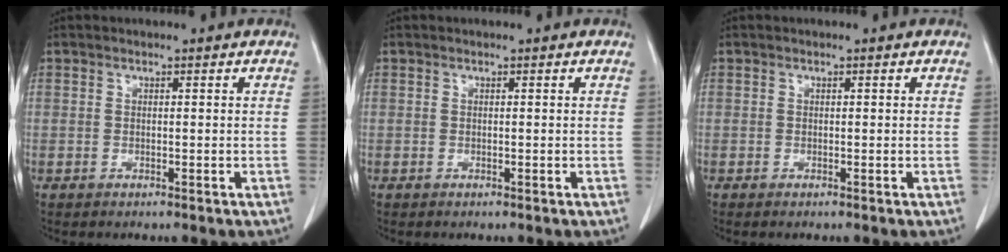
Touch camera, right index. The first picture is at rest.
{"total": 0.0}
{"total": 0.0}